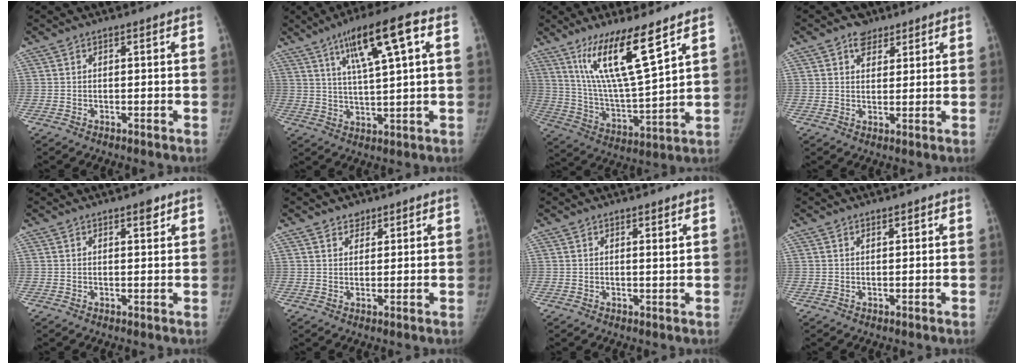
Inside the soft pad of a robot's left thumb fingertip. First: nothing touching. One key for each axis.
{"total": 12.9, "fx": 5.4, "fy": 1.8, "fz": 11.6, "tx": -0.197, "ty": -0.004, "tz": 0.091}
{"total": 15.7, "fx": 9.7, "fy": 1.9, "fz": 12.2, "tx": -0.220, "ty": -0.064, "tz": 0.191}
{"total": 4.5, "fx": 2.7, "fy": 3.2, "fz": 1.6, "tx": -0.004, "ty": -0.014, "tz": 0.043}
{"total": 2.1, "fx": 1.5, "fy": 0.8, "fz": 1.3, "tx": -0.012, "ty": -0.009, "tz": 0.022}
{"total": 2.5, "fx": 1.9, "fy": 1.5, "fz": 0.4, "tx": 0.011, "ty": -0.012, "tz": 0.027}
{"total": 1.4, "fx": 0.9, "fy": 0.0, "fz": 1.1, "tx": -0.016, "ty": -0.007, "tz": 0.014}
{"total": 0.9, "fx": 0.7, "fy": 0.3, "fz": 0.5, "tx": -0.006, "ty": -0.004, "tz": 0.011}